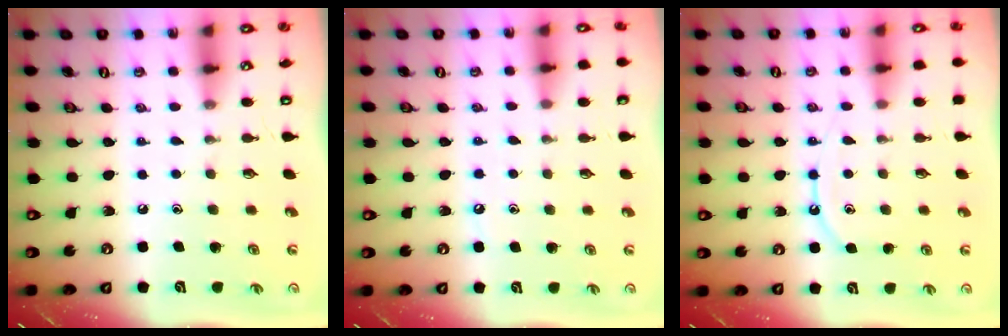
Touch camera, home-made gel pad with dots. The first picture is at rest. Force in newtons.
{"total": 4.4, "press": 4.4, "slide": 0.5}
{"total": 8.2, "press": 8.1, "slide": 0.9}